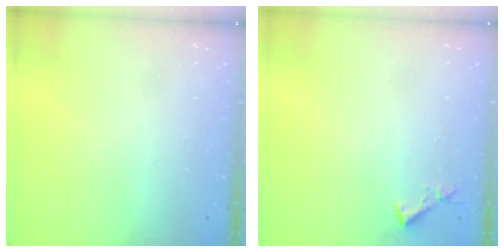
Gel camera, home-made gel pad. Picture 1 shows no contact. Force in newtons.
{"total": 3.8, "press": 3.8, "slide": 0.3}